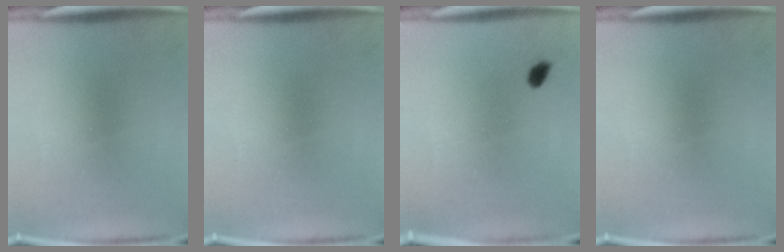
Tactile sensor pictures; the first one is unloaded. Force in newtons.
{"total": 0.0}
{"total": 1.5}
{"total": 0.0}